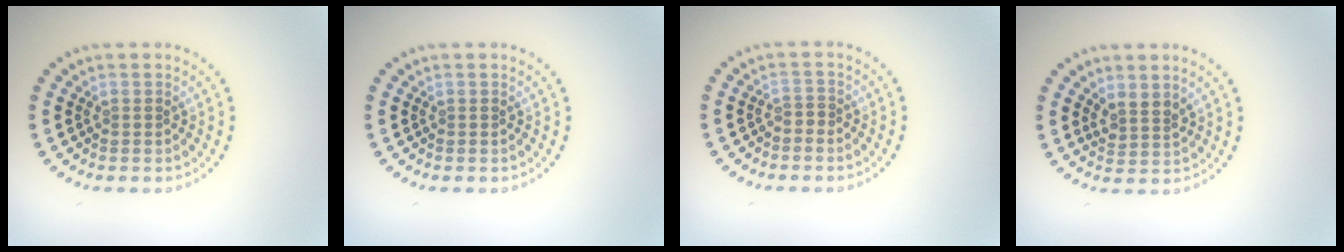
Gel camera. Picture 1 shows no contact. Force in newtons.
{"total": 0.0}
{"total": 0.6, "press": 0.2, "slide": 0.5}
{"total": 1.8, "press": 1.3, "slide": 1.2}